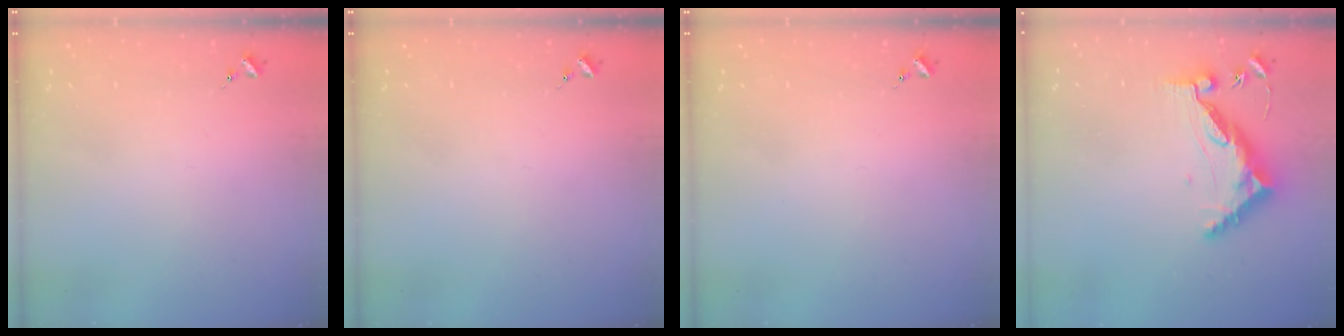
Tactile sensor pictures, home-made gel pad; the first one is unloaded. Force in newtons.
{"total": 0.0}
{"total": 0.0}
{"total": 10.6, "press": 10.5, "slide": 0.9}